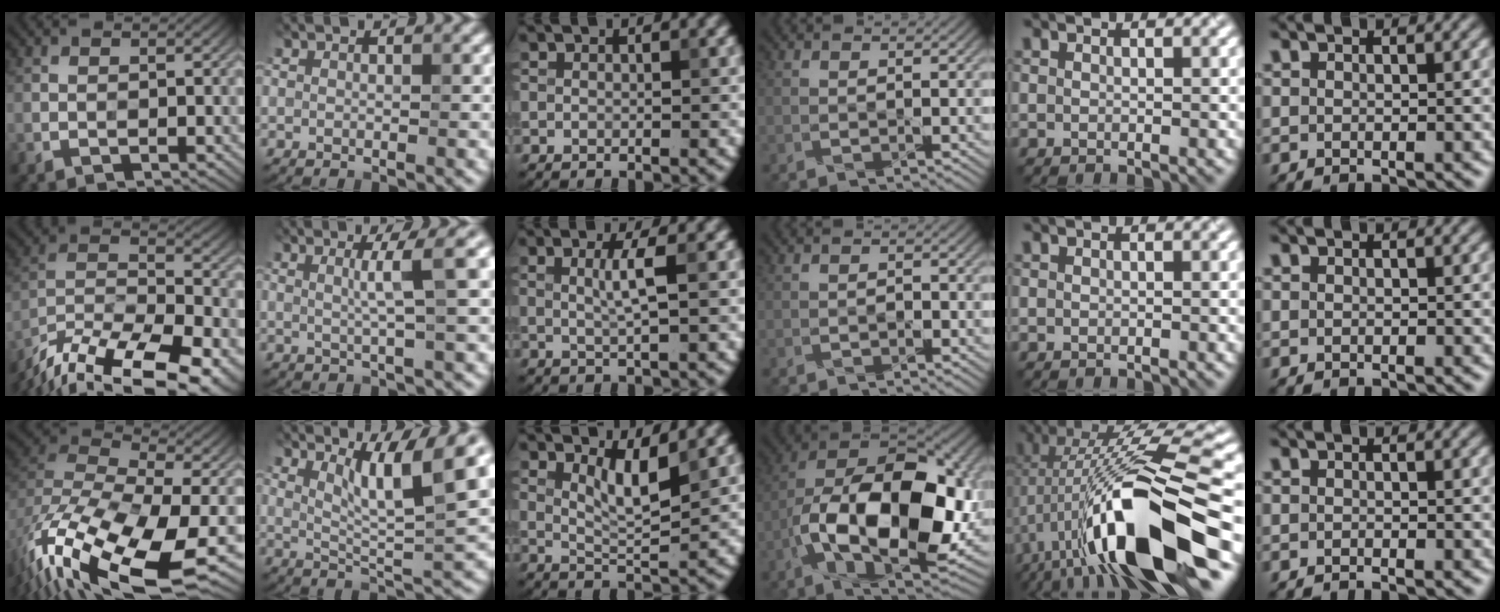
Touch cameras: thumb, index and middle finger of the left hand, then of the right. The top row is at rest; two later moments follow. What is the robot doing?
{"motion": "twist", "object": "bottle cap"}